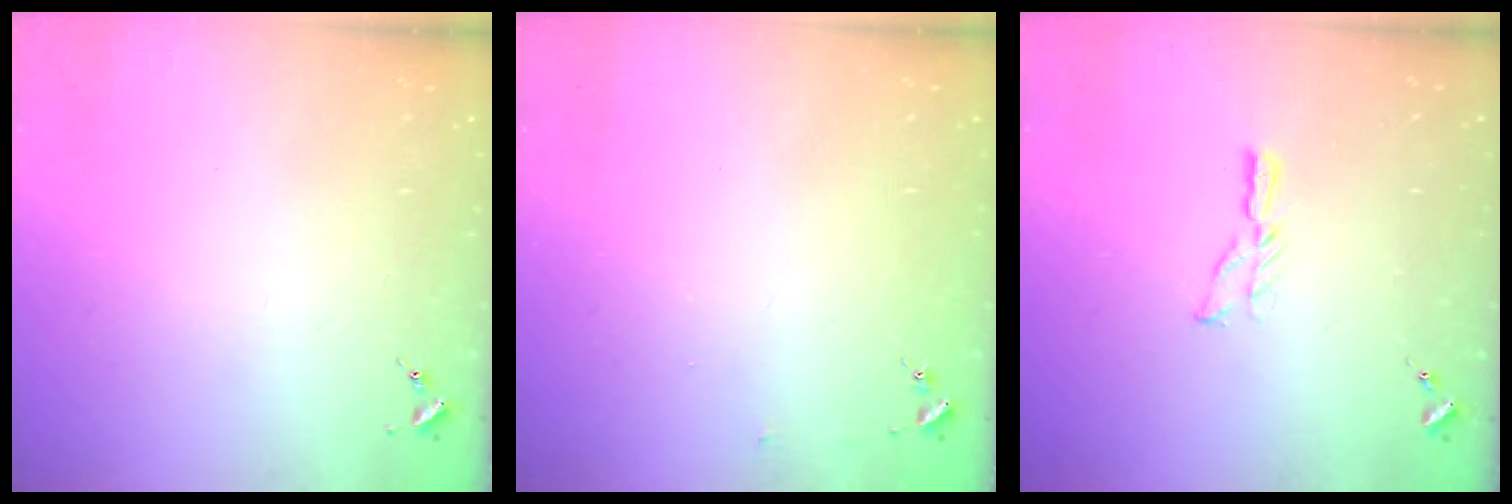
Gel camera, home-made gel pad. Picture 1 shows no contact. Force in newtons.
{"total": 2.5, "press": 2.5, "slide": 0.2}
{"total": 6.2, "press": 6.2, "slide": 0.5}